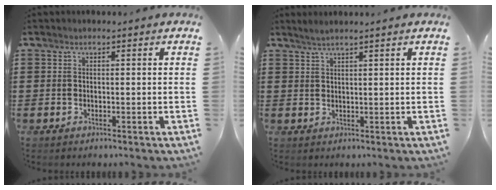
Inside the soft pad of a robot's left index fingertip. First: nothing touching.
{"total": 1.7, "force": [1.5, -0.4, 0.8], "torque": [-0.016, 0.000, 0.028]}